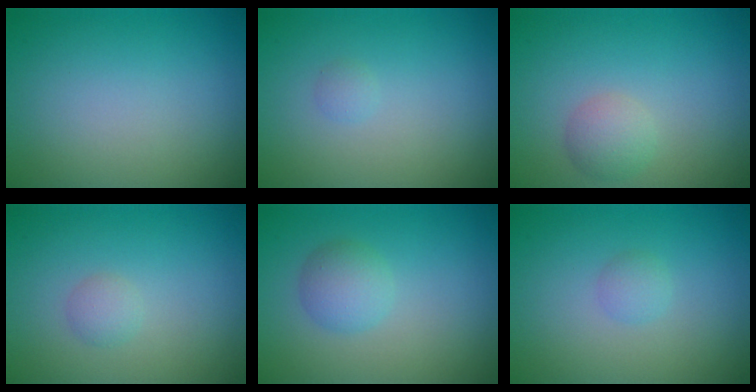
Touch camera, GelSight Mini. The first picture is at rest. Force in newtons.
{"total": 0.6, "press": 0.6, "slide": 0.1}
{"total": 2.1, "press": 2.1, "slide": 0.1}
{"total": 1.1, "press": 1.1, "slide": 0.0}
{"total": 2.4, "press": 2.4, "slide": 0.1}
{"total": 1.0, "press": 1.0, "slide": 0.1}